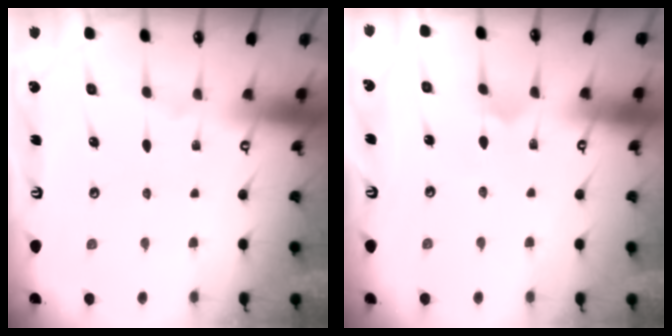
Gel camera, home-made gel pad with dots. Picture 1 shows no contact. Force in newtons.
{"total": 4.3, "press": 4.3, "slide": 0.3}